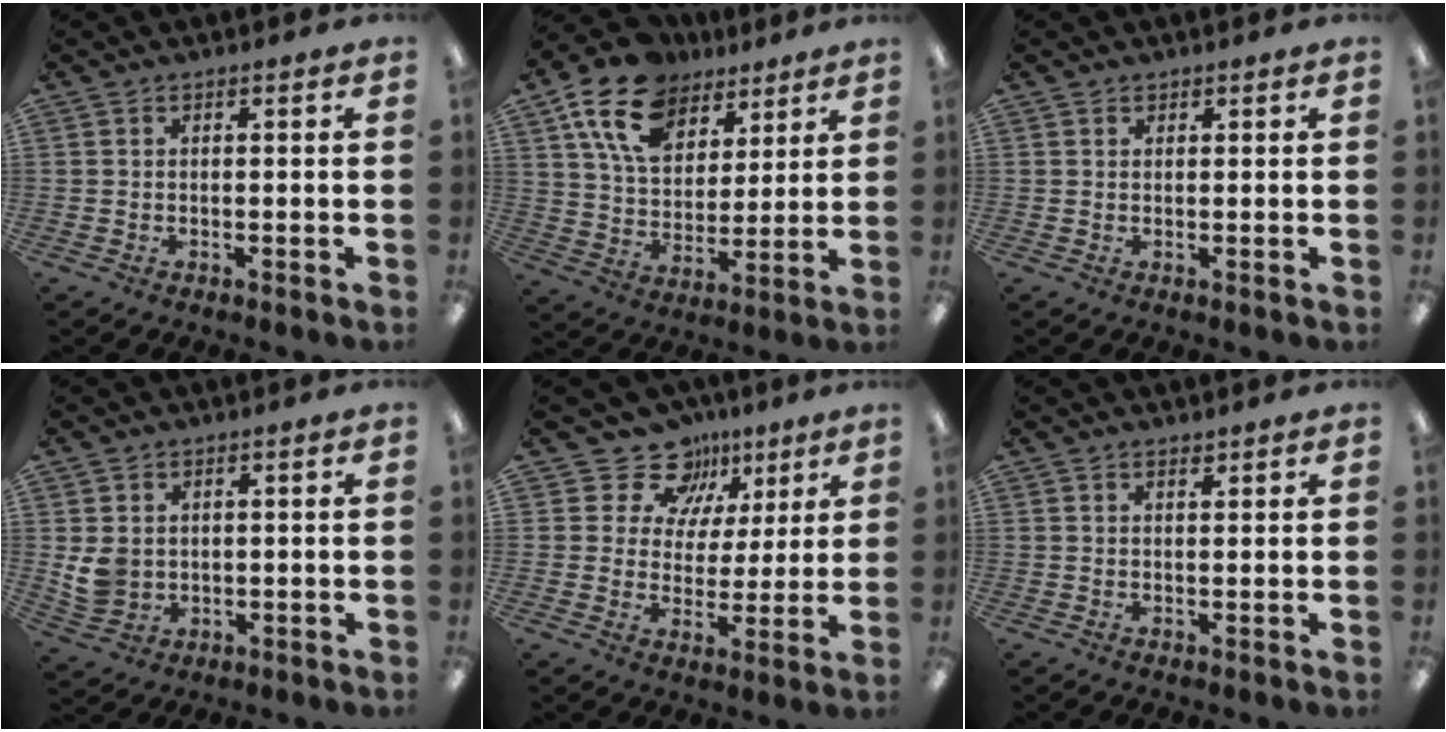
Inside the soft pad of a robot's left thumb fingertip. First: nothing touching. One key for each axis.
{"total": 17.1, "fx": 10.5, "fy": 10.7, "fz": 8.1, "tx": -0.158, "ty": -0.038, "tz": 0.197}
{"total": 1.0, "fx": 0.8, "fy": 0.7, "fz": 0.0, "tx": 0.001, "ty": 0.001, "tz": 0.015}
{"total": 5.8, "fx": 1.0, "fy": 5.0, "fz": 2.6, "tx": -0.043, "ty": 0.003, "tz": 0.024}
{"total": 12.6, "fx": 7.6, "fy": 9.5, "fz": 3.4, "tx": -0.057, "ty": -0.043, "tz": 0.144}
{"total": 1.3, "fx": 1.1, "fy": 0.3, "fz": 0.4, "tx": -0.010, "ty": -0.001, "tz": 0.021}